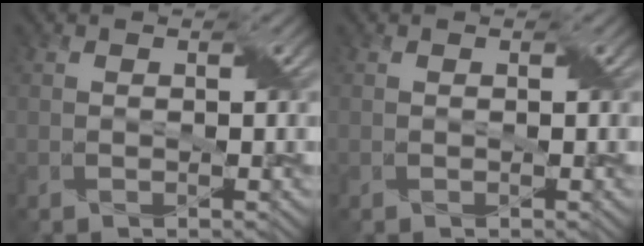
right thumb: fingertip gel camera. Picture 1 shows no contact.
{"total": 0.0}